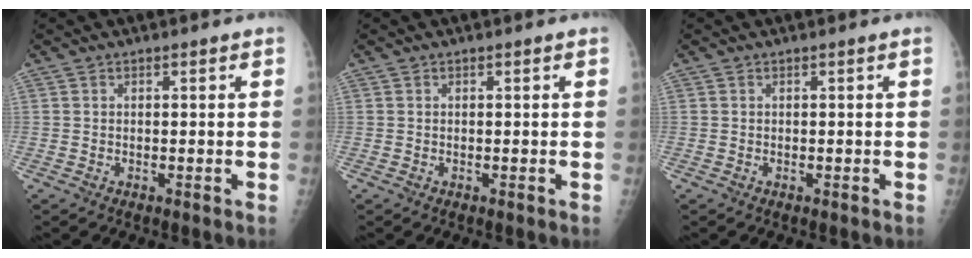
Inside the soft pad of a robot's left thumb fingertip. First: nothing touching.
{"total": 0.0}
{"total": 0.0}